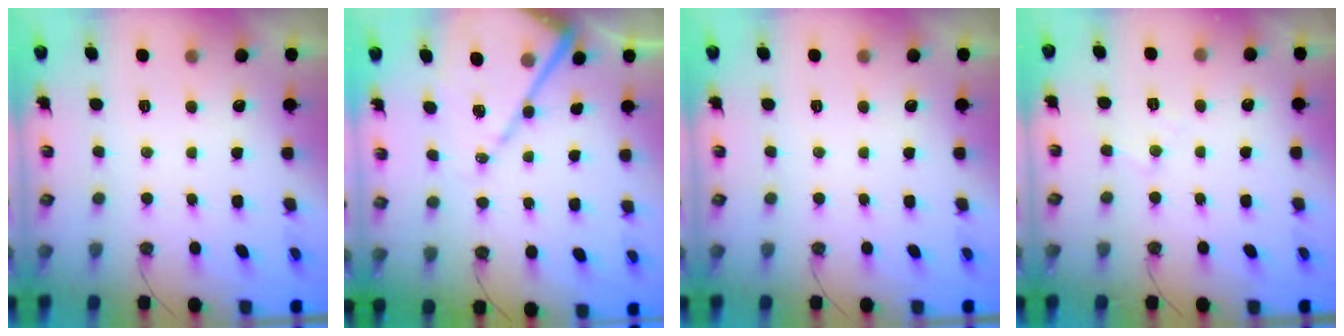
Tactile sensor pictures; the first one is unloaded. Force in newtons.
{"total": 14.0, "press": 13.9, "slide": 1.3}
{"total": 0.0}
{"total": 5.2, "press": 5.1, "slide": 0.8}